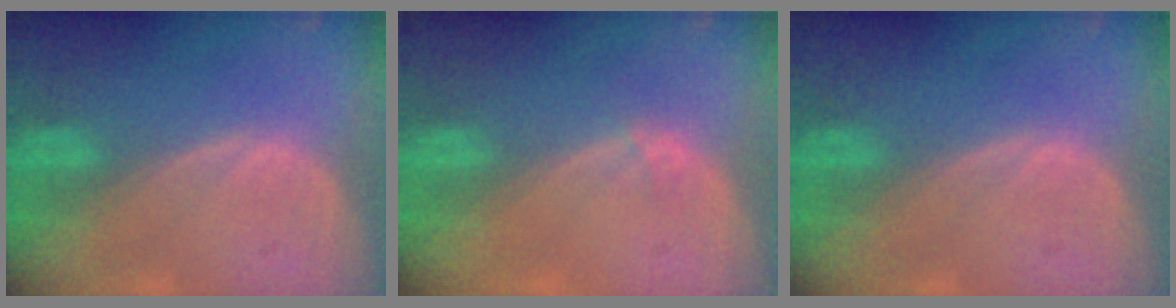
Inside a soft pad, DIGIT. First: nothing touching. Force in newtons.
{"total": 0.7, "press": 0.6, "slide": 0.3}
{"total": 0.0}